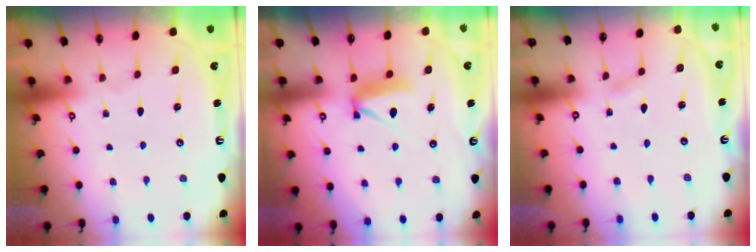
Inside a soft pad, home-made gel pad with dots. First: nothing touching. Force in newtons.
{"total": 8.8, "press": 8.8, "slide": 0.9}
{"total": 1.1, "press": 1.1, "slide": 0.1}